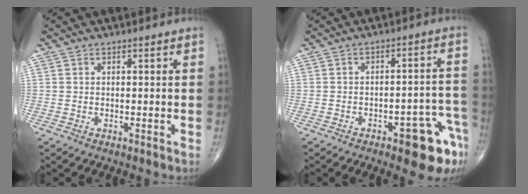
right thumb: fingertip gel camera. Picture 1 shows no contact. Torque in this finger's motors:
{"motor_torque": [1.09, 0.50, 0.61, -1.00, 0.18]}